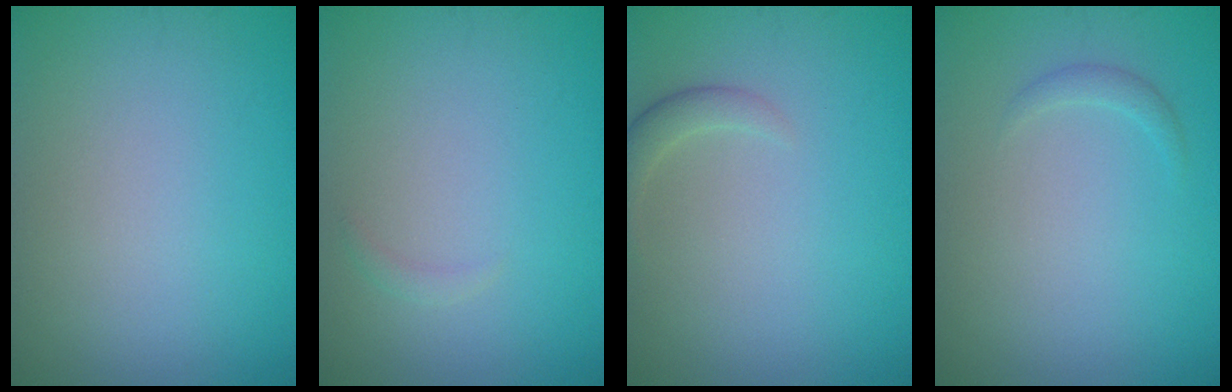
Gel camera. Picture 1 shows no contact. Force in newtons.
{"total": 0.7, "press": 0.7, "slide": 0.0}
{"total": 1.5, "press": 1.5, "slide": 0.1}
{"total": 0.8, "press": 0.8, "slide": 0.0}